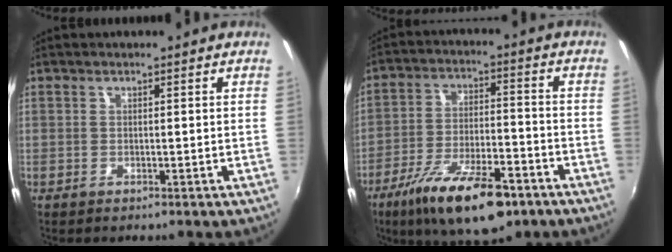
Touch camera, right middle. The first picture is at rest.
{"total": 16.9, "force": [-10.8, 5.5, 11.8], "torque": [-0.224, -0.030, -0.179]}